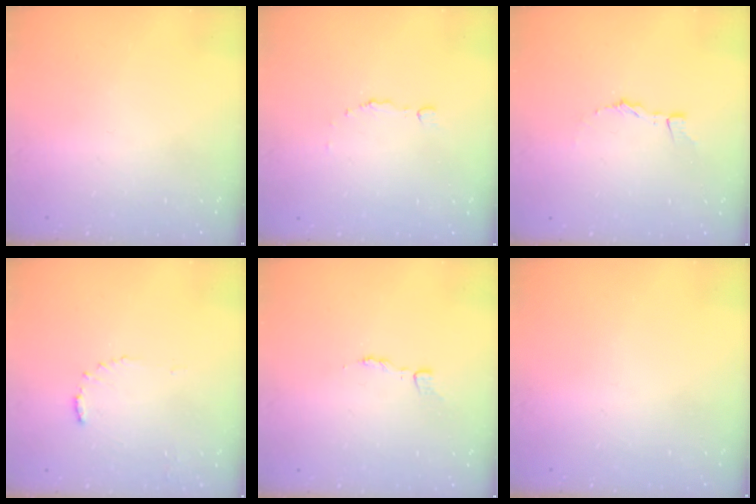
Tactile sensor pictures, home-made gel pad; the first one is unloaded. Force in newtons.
{"total": 1.7, "press": 1.7, "slide": 0.2}
{"total": 2.5, "press": 2.5, "slide": 0.2}
{"total": 6.7, "press": 6.7, "slide": 0.5}
{"total": 2.5, "press": 2.5, "slide": 0.3}
{"total": 0.0}